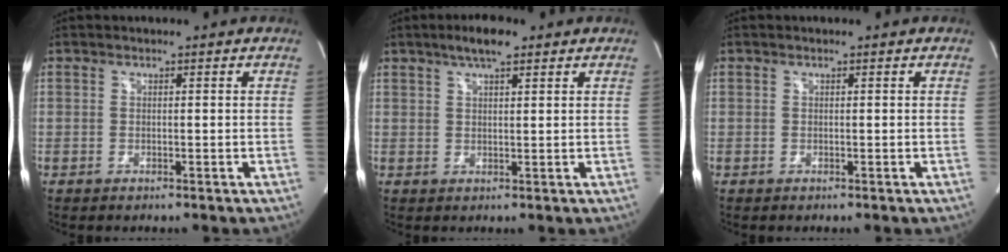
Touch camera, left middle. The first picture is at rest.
{"total": 4.8, "force": [3.2, 1.0, 3.4], "torque": [-0.064, 0.011, 0.052]}
{"total": 0.0}